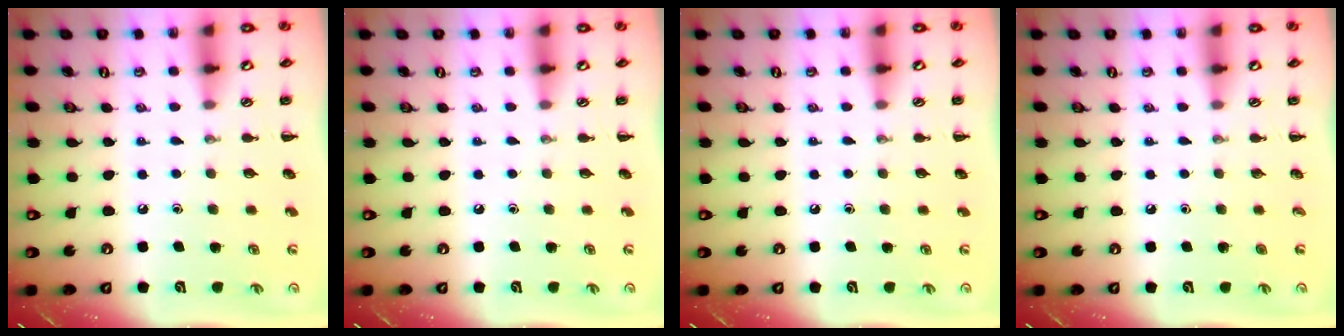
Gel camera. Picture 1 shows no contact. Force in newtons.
{"total": 0.0}
{"total": 0.0}
{"total": 0.0}